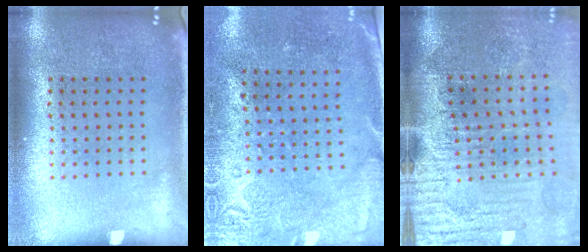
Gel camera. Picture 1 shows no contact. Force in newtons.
{"total": 2.7, "press": 2.3, "slide": 1.5}
{"total": 4.6, "press": 4.0, "slide": 2.4}